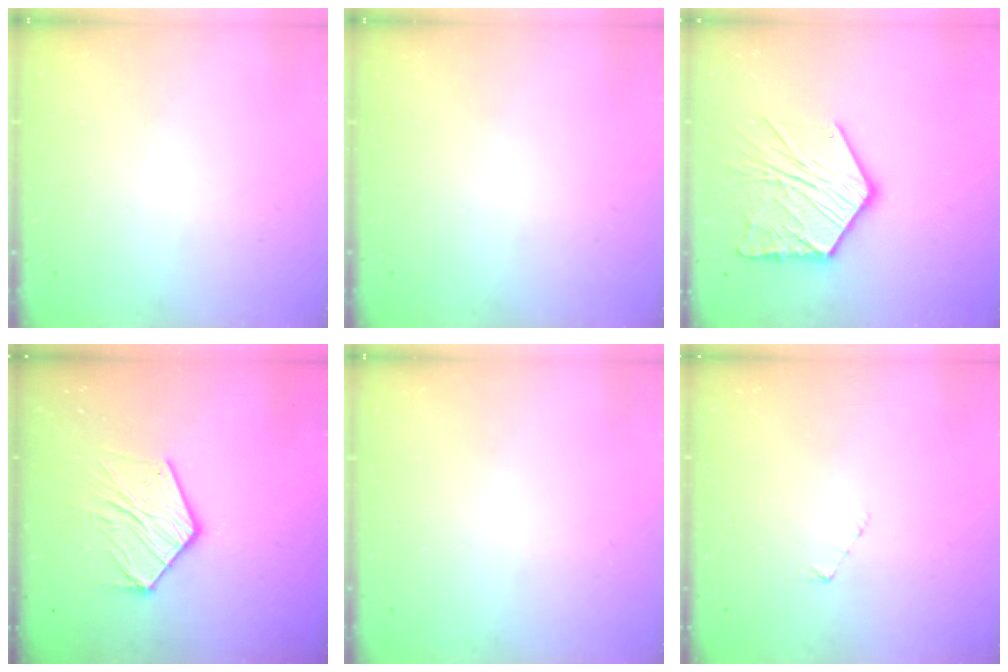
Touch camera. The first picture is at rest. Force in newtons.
{"total": 0.0}
{"total": 17.4, "press": 17.4, "slide": 1.6}
{"total": 13.4, "press": 13.4, "slide": 1.2}
{"total": 0.0}
{"total": 2.5, "press": 2.5, "slide": 0.2}